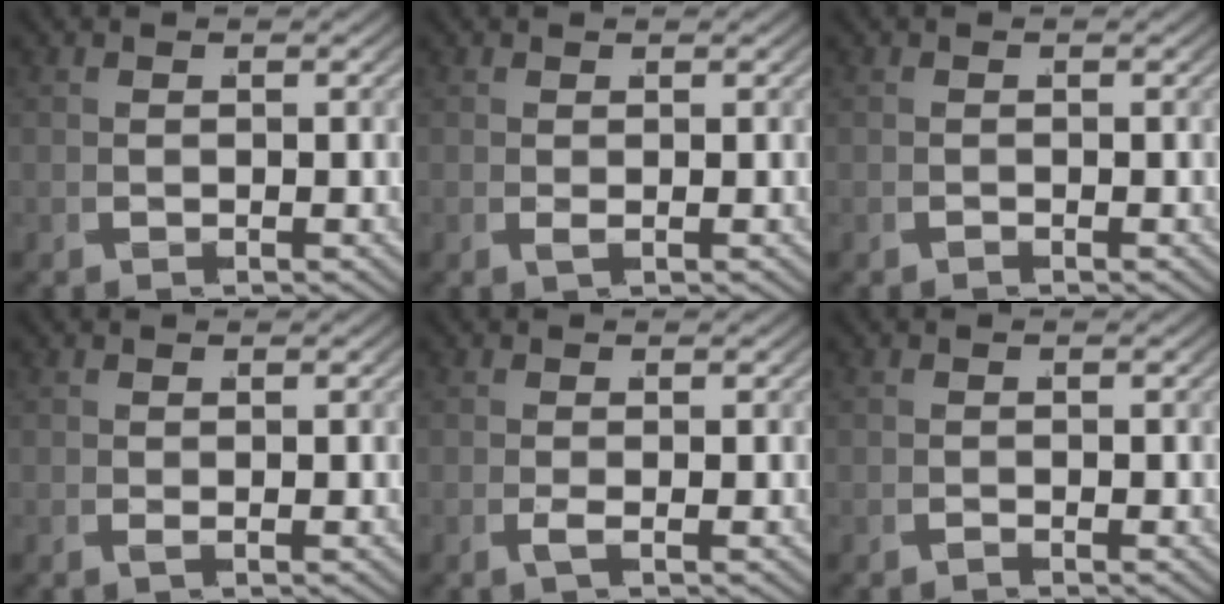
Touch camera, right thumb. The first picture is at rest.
{"total": 1.2, "force": [0.1, -1.2, -0.1], "torque": [0.014, 0.003, 0.004]}
{"total": 0.5, "force": [-0.3, -0.2, -0.3], "torque": [0.007, 0.002, -0.009]}
{"total": 1.1, "force": [0.0, -1.1, -0.1], "torque": [0.011, 0.003, 0.001]}
{"total": 1.4, "force": [-0.1, -1.4, 0.2], "torque": [0.006, 0.005, -0.005]}
{"total": 0.7, "force": [-0.4, -0.5, -0.3], "torque": [0.009, 0.004, -0.012]}